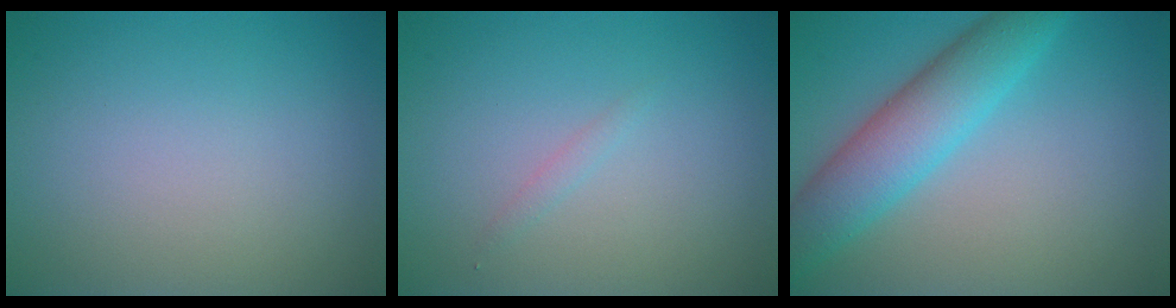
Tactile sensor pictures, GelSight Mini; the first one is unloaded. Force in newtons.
{"total": 0.7, "press": 0.7, "slide": 0.1}
{"total": 6.1, "press": 6.1, "slide": 0.1}